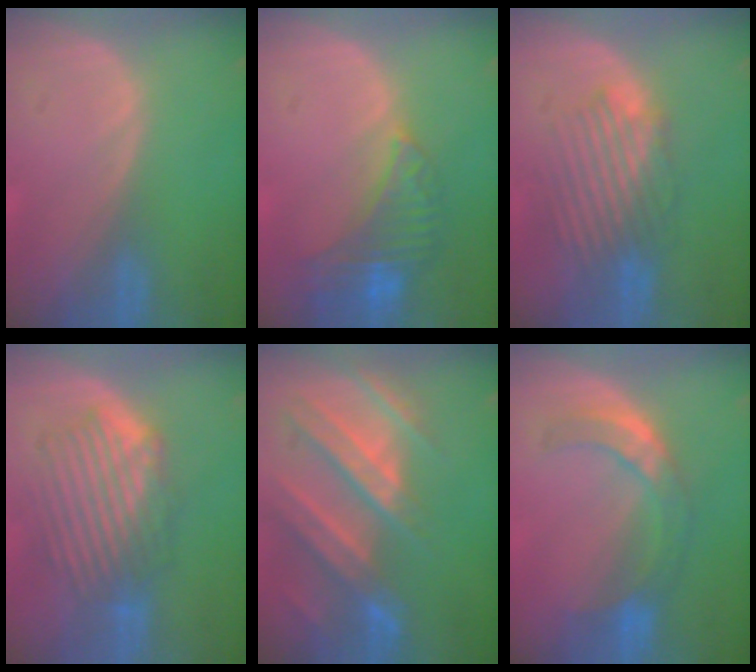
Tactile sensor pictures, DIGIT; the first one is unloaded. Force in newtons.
{"total": 8.0, "press": 7.1, "slide": 3.7}
{"total": 6.6, "press": 6.4, "slide": 1.6}
{"total": 8.4, "press": 8.0, "slide": 2.5}
{"total": 10.9, "press": 9.8, "slide": 4.9}
{"total": 7.5, "press": 6.5, "slide": 3.8}